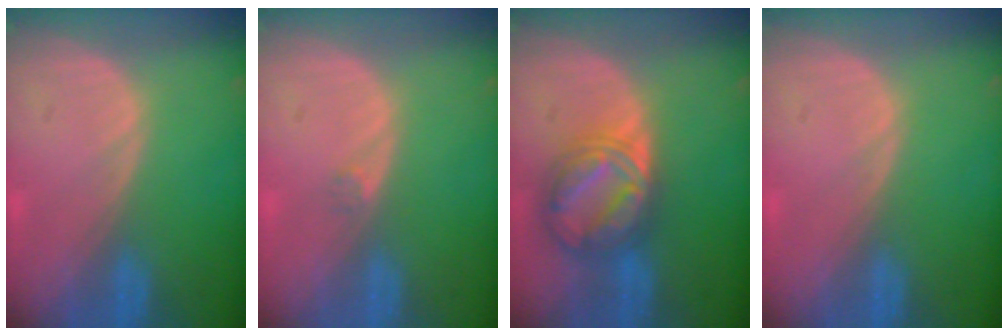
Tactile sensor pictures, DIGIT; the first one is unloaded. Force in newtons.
{"total": 0.8, "press": 0.7, "slide": 0.4}
{"total": 8.0, "press": 8.0, "slide": 0.6}
{"total": 0.0}